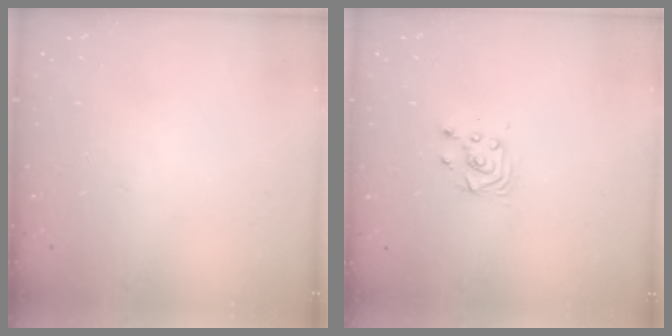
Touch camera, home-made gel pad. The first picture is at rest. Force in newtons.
{"total": 3.5, "press": 3.5, "slide": 0.4}